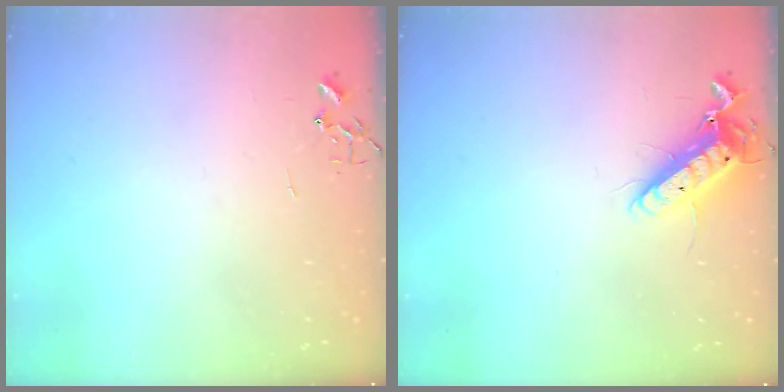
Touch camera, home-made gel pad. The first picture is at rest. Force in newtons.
{"total": 12.3, "press": 12.2, "slide": 1.7}